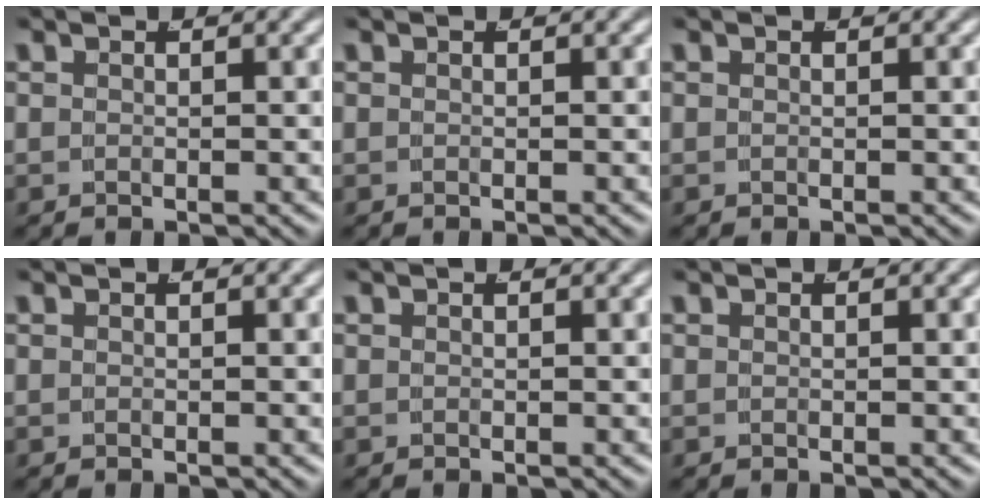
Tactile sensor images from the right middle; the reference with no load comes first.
{"total": 0.0}
{"total": 0.0}
{"total": 0.0}
{"total": 0.0}
{"total": 0.0}